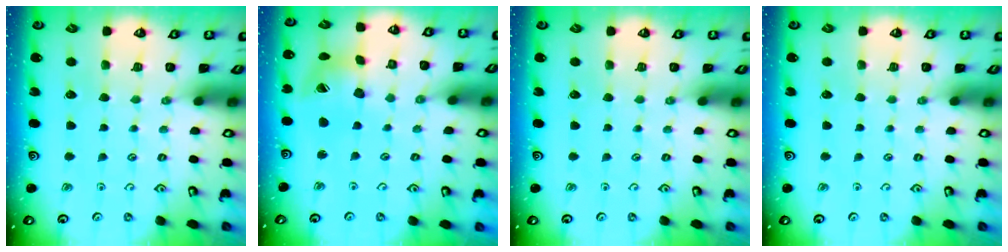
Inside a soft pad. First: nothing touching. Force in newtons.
{"total": 12.0, "press": 12.0, "slide": 1.0}
{"total": 0.0}
{"total": 0.0}